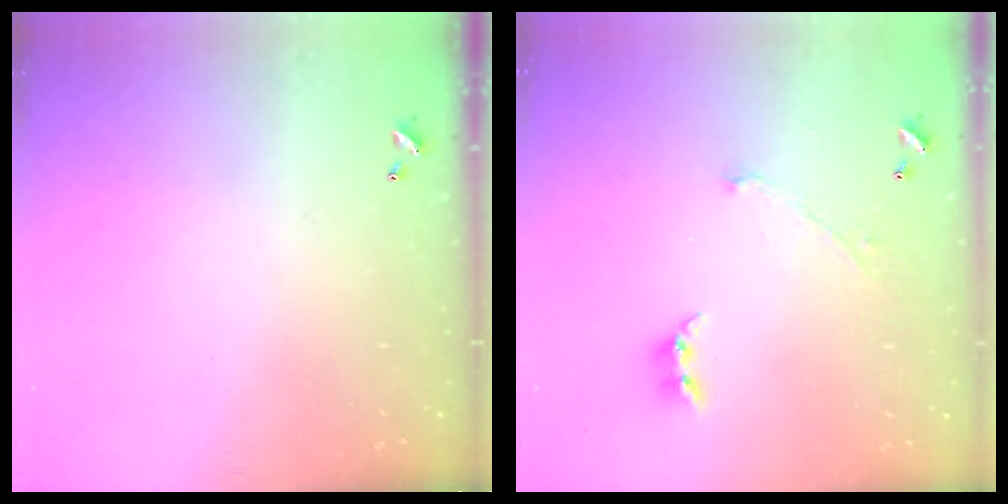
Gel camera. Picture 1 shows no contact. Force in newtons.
{"total": 2.9, "press": 2.9, "slide": 0.4}